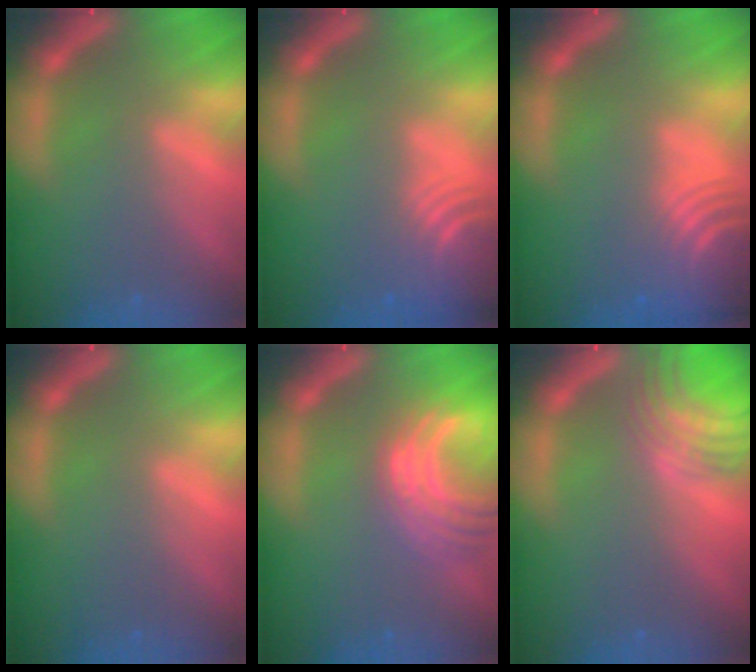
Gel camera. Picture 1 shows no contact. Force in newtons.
{"total": 7.0}
{"total": 10.1}
{"total": 0.0}
{"total": 7.6}
{"total": 6.1}